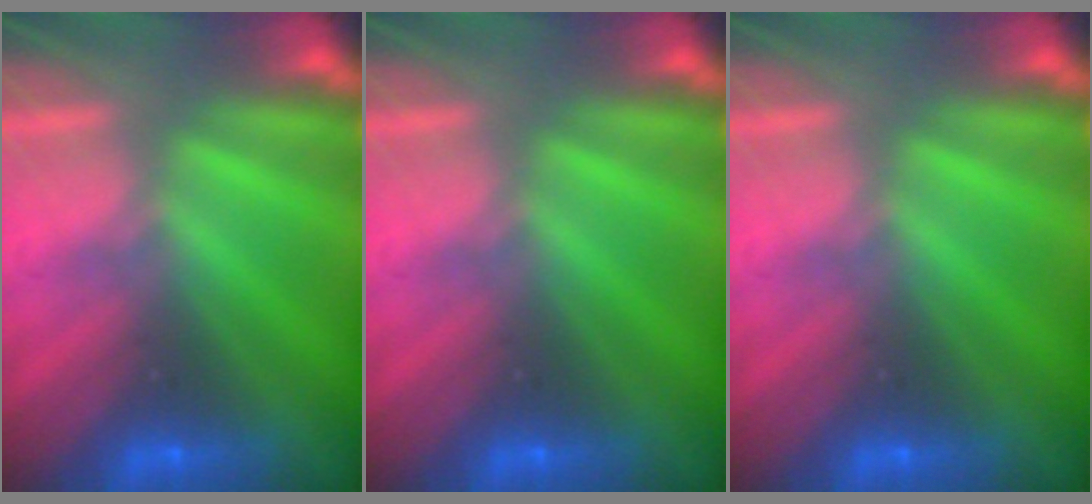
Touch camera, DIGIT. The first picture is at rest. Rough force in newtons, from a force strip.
{"total": 0.0}
{"total": 0.0}